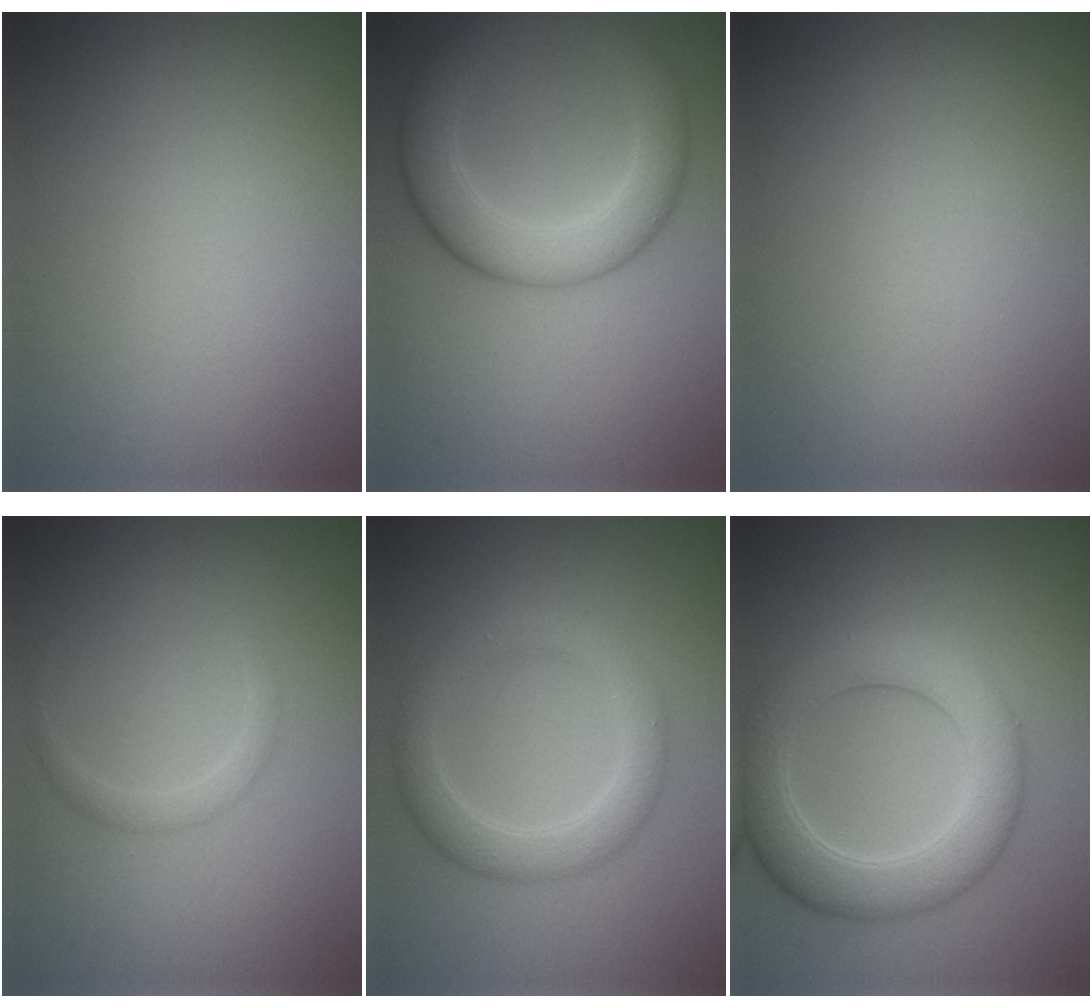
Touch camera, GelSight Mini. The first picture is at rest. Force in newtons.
{"total": 6.2, "press": 6.1, "slide": 0.1}
{"total": 0.0}
{"total": 1.2, "press": 1.2, "slide": 0.1}
{"total": 3.7, "press": 3.7, "slide": 0.1}
{"total": 6.5, "press": 6.5, "slide": 0.3}